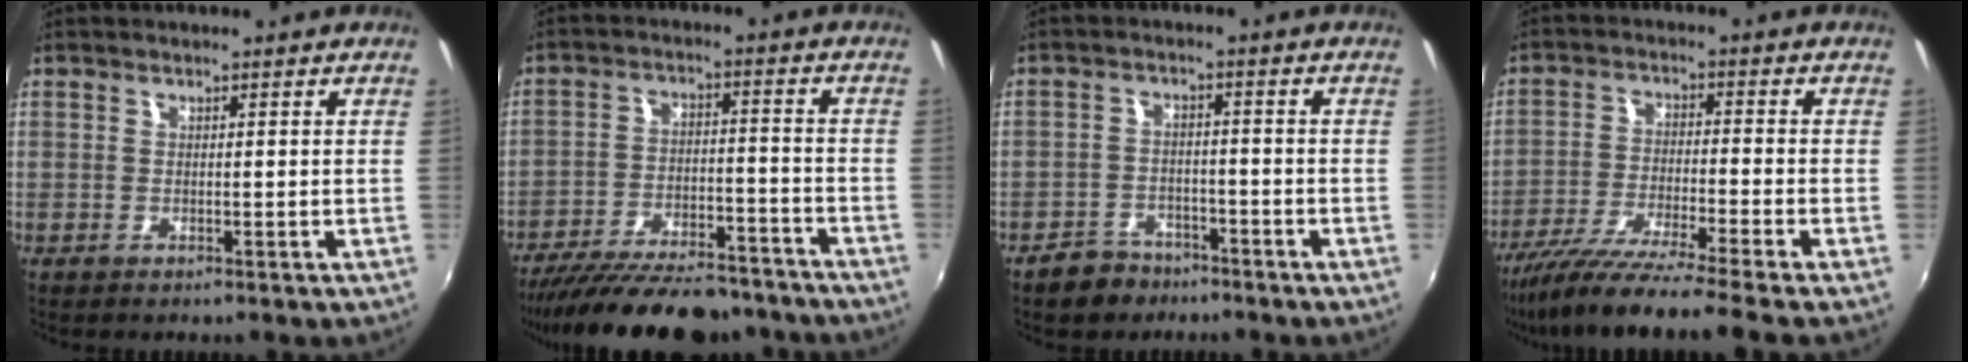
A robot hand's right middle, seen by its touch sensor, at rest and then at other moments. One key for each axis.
{"total": 22.0, "fx": -19.0, "fy": 6.0, "fz": 9.4, "tx": -0.183, "ty": -0.018, "tz": -0.267}
{"total": 5.6, "fx": -4.4, "fy": 3.2, "fz": 1.3, "tx": -0.045, "ty": 0.013, "tz": -0.065}
{"total": 13.8, "fx": -11.8, "fy": -2.1, "fz": 6.8, "tx": -0.140, "ty": -0.036, "tz": -0.206}